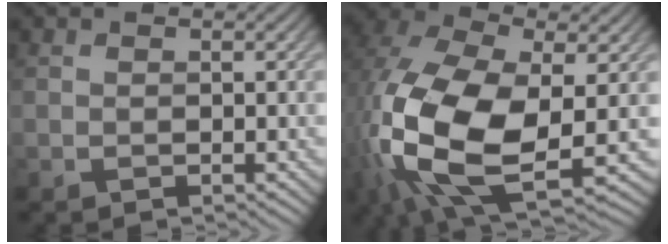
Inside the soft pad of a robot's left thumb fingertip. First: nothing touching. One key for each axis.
{"total": 17.1, "fx": -2.7, "fy": 9.5, "fz": 13.9, "tx": -0.331, "ty": -0.026, "tz": -0.038}